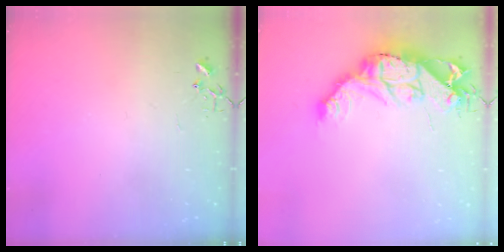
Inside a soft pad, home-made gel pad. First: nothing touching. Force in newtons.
{"total": 16.7, "press": 16.6, "slide": 1.4}